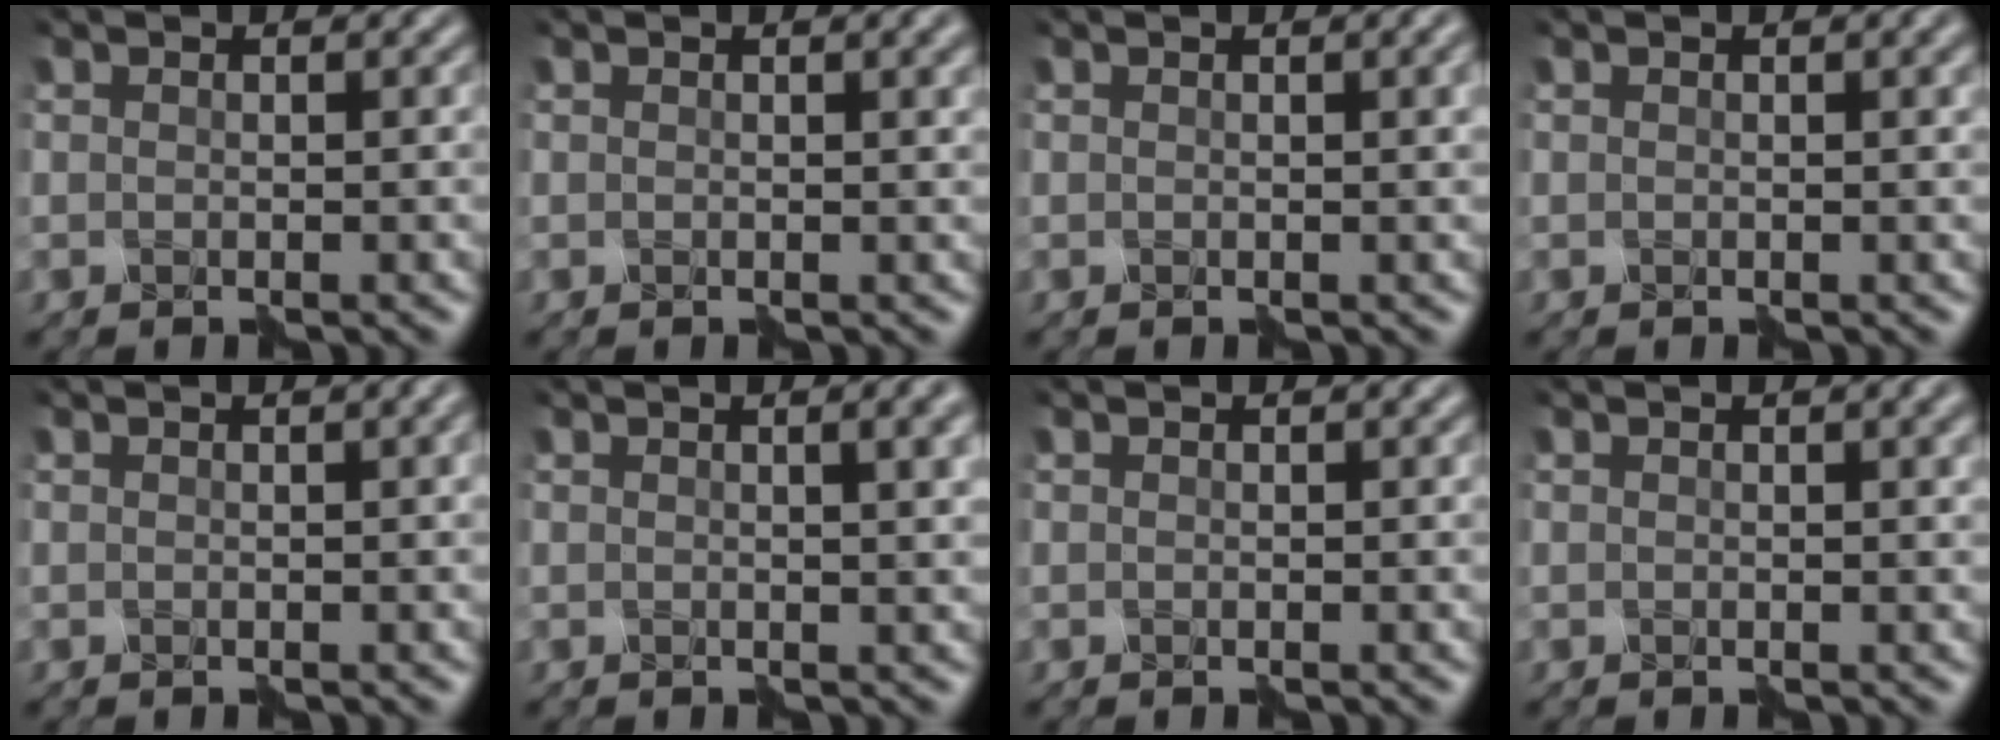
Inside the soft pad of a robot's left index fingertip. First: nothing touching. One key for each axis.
{"total": 1.3, "fx": 0.5, "fy": 0.2, "fz": 1.1, "tx": -0.017, "ty": 0.003, "tz": 0.003}
{"total": 1.9, "fx": 0.5, "fy": 0.6, "fz": 1.7, "tx": -0.015, "ty": 0.005, "tz": 0.004}
{"total": 0.9, "fx": 0.4, "fy": 0.1, "fz": 0.9, "tx": -0.015, "ty": 0.002, "tz": 0.002}
{"total": 1.7, "fx": 0.4, "fy": 0.6, "fz": 1.5, "tx": -0.012, "ty": 0.003, "tz": 0.004}
{"total": 4.5, "fx": 1.6, "fy": 2.0, "fz": 3.7, "tx": -0.024, "ty": 0.025, "tz": -0.004}
{"total": 0.0}
{"total": 1.5, "fx": 0.5, "fy": 0.3, "fz": 1.3, "tx": -0.017, "ty": 0.004, "tz": 0.003}